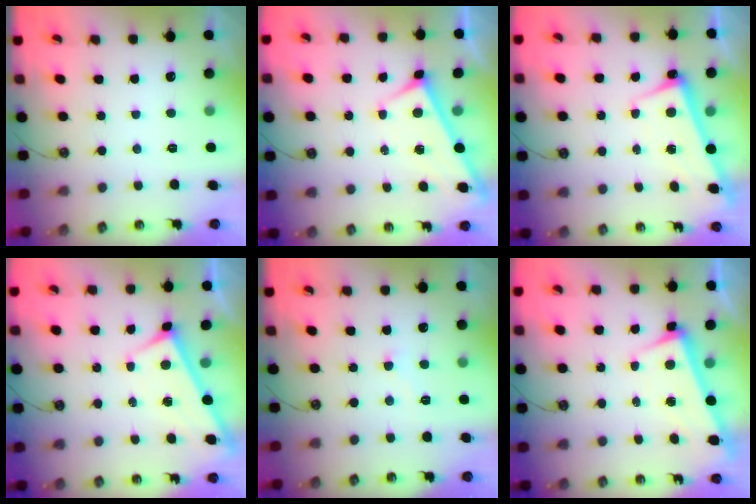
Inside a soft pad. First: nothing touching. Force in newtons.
{"total": 3.0, "press": 3.0, "slide": 0.3}
{"total": 2.6, "press": 2.4, "slide": 0.9}
{"total": 3.0, "press": 3.0, "slide": 0.2}
{"total": 2.9, "press": 2.9, "slide": 0.5}
{"total": 3.4, "press": 3.2, "slide": 1.0}